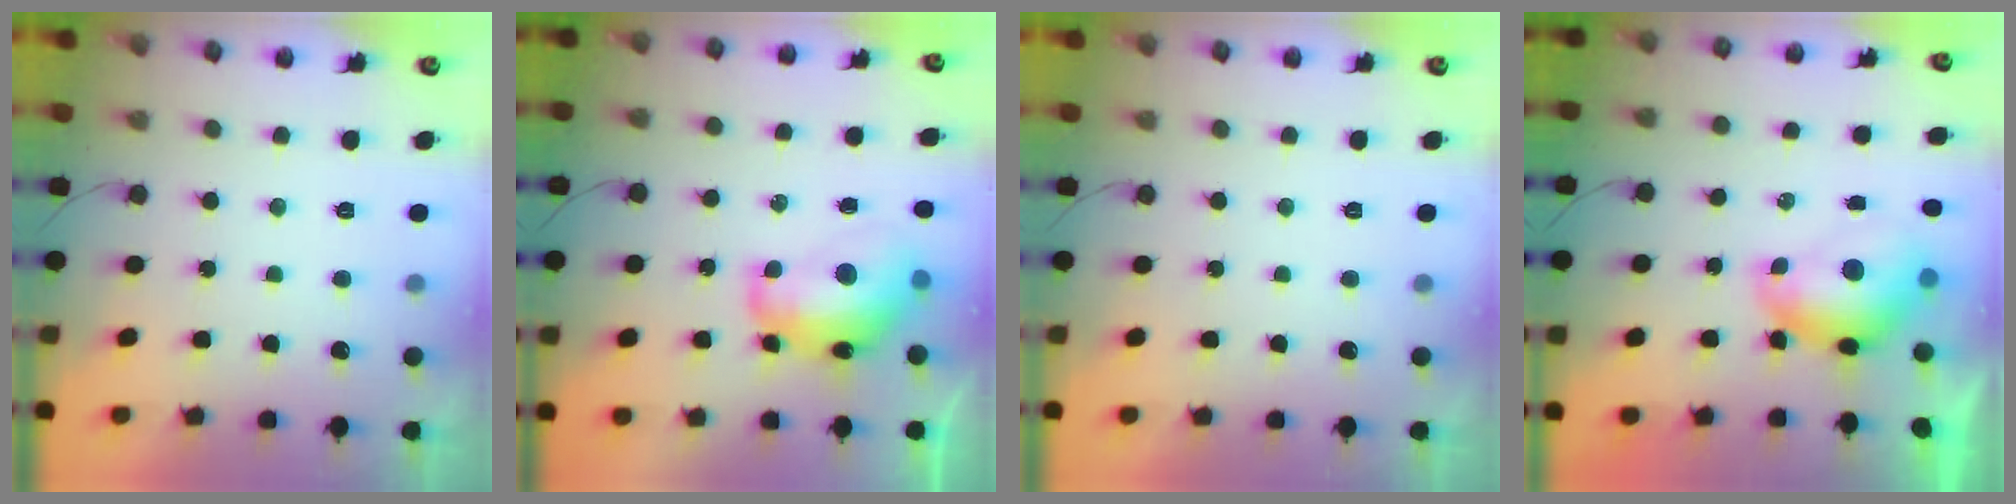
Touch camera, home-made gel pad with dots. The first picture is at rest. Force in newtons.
{"total": 13.4, "press": 13.3, "slide": 1.4}
{"total": 0.0}
{"total": 7.6, "press": 7.5, "slide": 0.9}